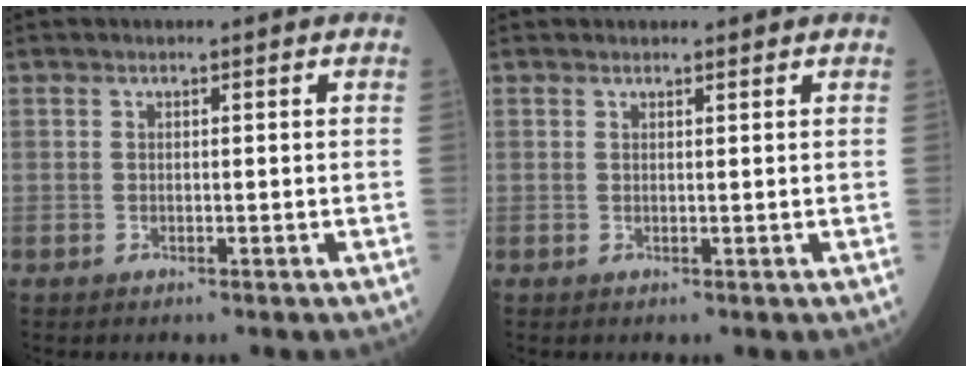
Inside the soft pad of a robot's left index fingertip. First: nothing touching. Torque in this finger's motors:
{"motor_torque": [0.02, -0.09, -0.30, 0.02]}